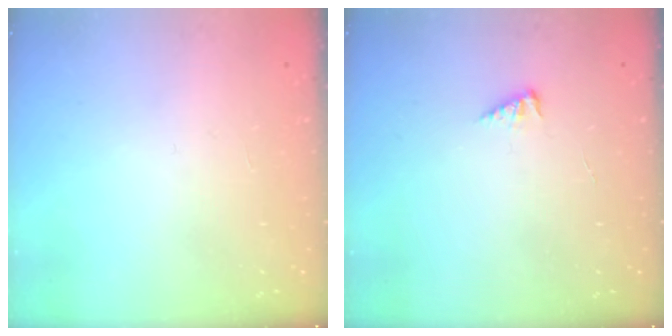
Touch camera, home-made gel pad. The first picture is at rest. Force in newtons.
{"total": 2.9, "press": 2.9, "slide": 0.6}